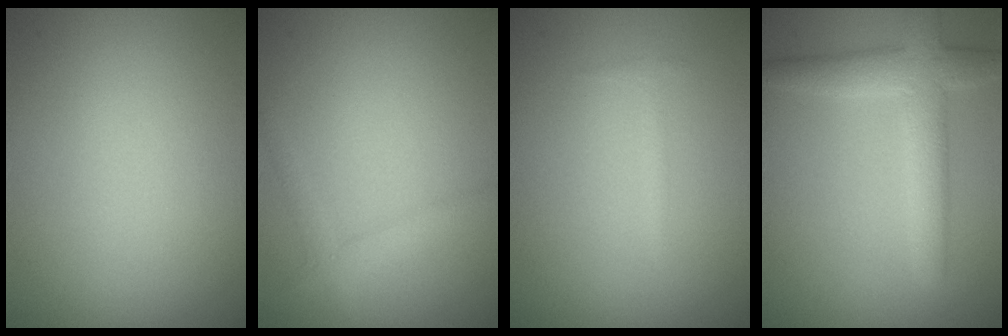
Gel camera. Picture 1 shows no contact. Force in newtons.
{"total": 1.5, "press": 1.5, "slide": 0.1}
{"total": 0.7, "press": 0.7, "slide": 0.1}
{"total": 4.5, "press": 4.5, "slide": 0.2}